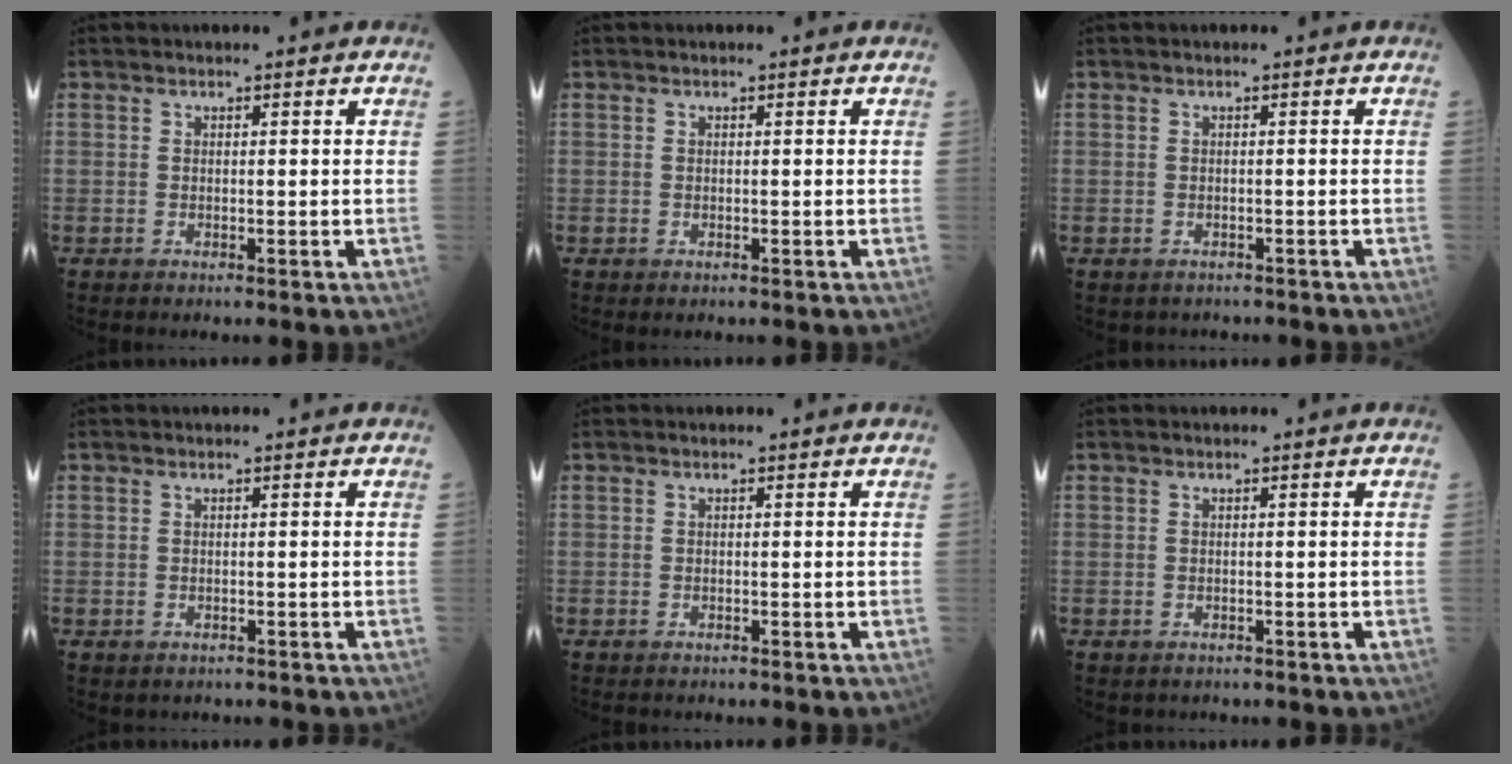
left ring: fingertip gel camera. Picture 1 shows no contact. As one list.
[{"total": 0.0}, {"total": 2.3, "force": [-1.9, 1.2, 0.2], "torque": [-0.006, 0.002, -0.023]}, {"total": 1.2, "force": [-0.8, 0.8, 0.1], "torque": [-0.004, 0.001, -0.007]}, {"total": 0.7, "force": [-0.6, 0.3, 0.1], "torque": [-0.008, 0.001, -0.008]}, {"total": 0.9, "force": [-0.6, 0.6, 0.0], "torque": [-0.005, 0.002, -0.006]}]